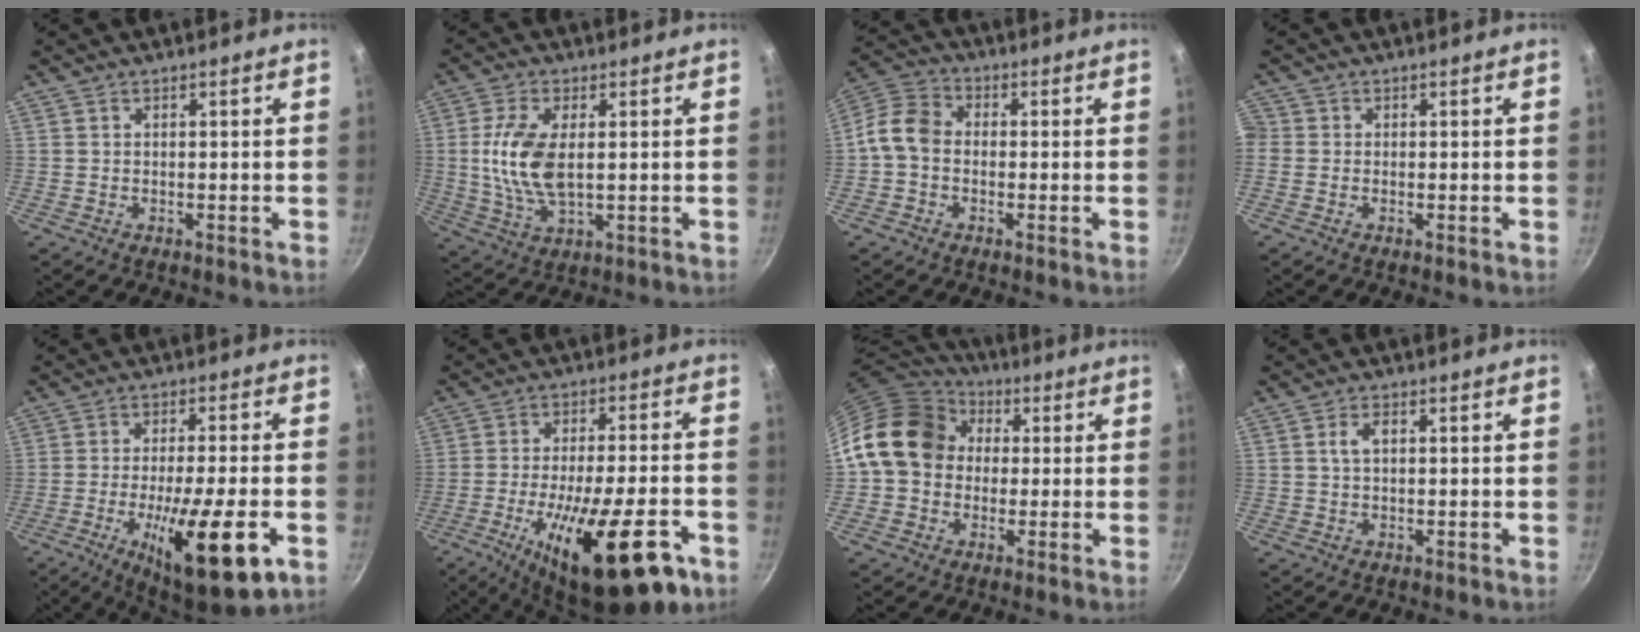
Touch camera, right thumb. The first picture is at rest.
{"total": 10.7, "force": [1.0, 5.2, 9.2], "torque": [-0.185, -0.004, 0.021]}
{"total": 7.2, "force": [-1.1, 5.7, 4.2], "torque": [-0.071, 0.028, -0.043]}
{"total": 1.8, "force": [-0.4, 1.7, 0.5], "torque": [-0.007, 0.002, -0.016]}
{"total": 17.7, "force": [-6.3, 4.0, 16.1], "torque": [-0.242, 0.011, -0.096]}
{"total": 22.7, "force": [-10.4, 7.1, 18.9], "torque": [-0.272, 0.016, -0.157]}
{"total": 15.5, "force": [2.0, 13.0, 8.1], "torque": [-0.109, 0.033, 0.020]}
{"total": 2.5, "force": [0.6, 1.5, 1.9], "torque": [-0.027, 0.007, 0.010]}